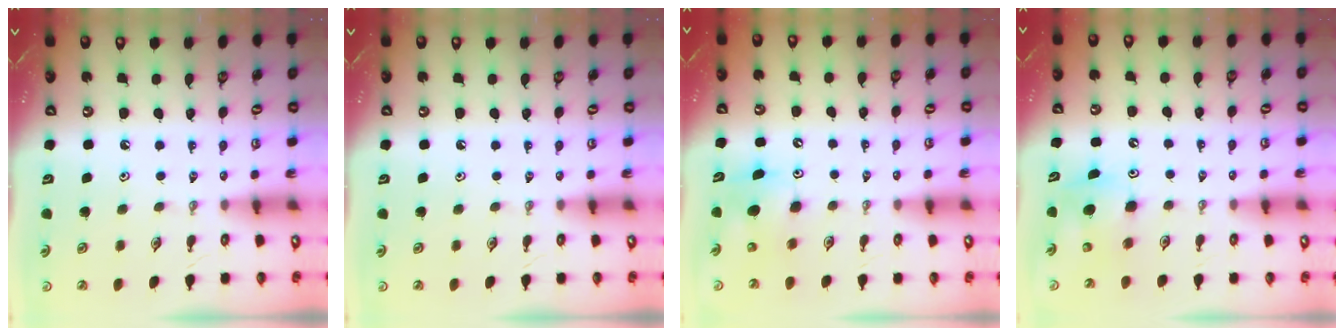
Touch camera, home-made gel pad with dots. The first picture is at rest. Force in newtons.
{"total": 0.0}
{"total": 8.2, "press": 8.1, "slide": 1.2}
{"total": 7.9, "press": 7.8, "slide": 1.1}